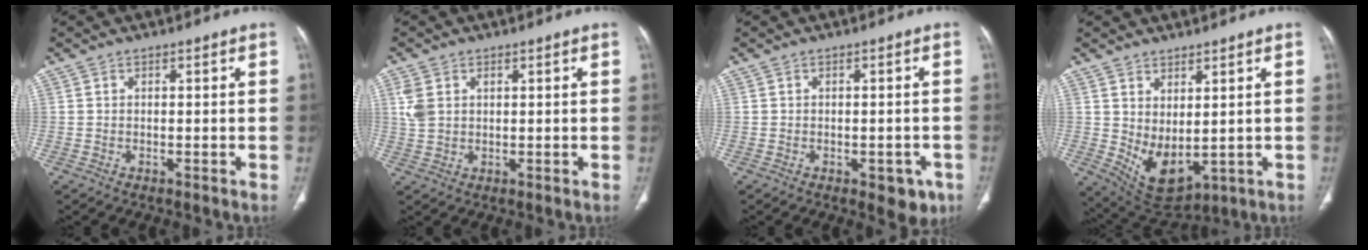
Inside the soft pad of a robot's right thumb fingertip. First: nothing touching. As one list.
[{"total": 4.2, "force": [1.3, 3.0, 2.6], "torque": [-0.060, 0.003, 0.031]}, {"total": 5.0, "force": [-2.4, 2.8, 3.5], "torque": [-0.018, 0.007, -0.024]}, {"total": 8.7, "force": [0.7, 4.8, 7.2], "torque": [-0.115, -0.021, 0.043]}]